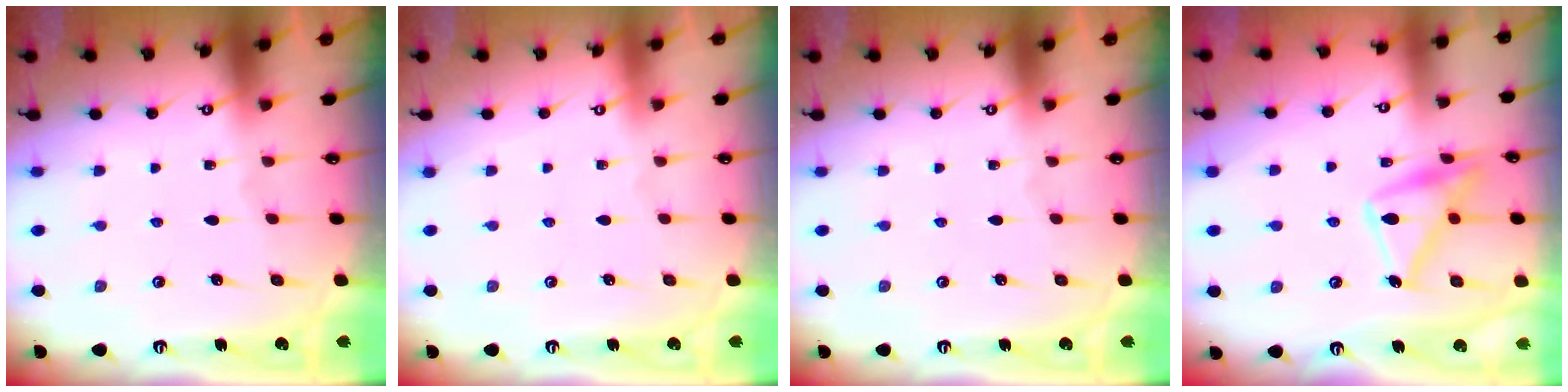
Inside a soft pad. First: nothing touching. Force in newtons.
{"total": 3.9, "press": 3.9, "slide": 0.1}
{"total": 0.0}
{"total": 16.2, "press": 16.2, "slide": 1.0}